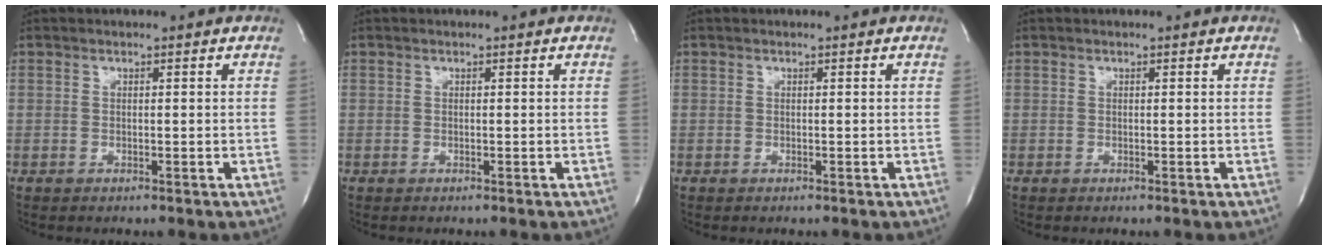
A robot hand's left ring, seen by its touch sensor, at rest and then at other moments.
{"total": 0.0}
{"total": 0.0}
{"total": 0.0}